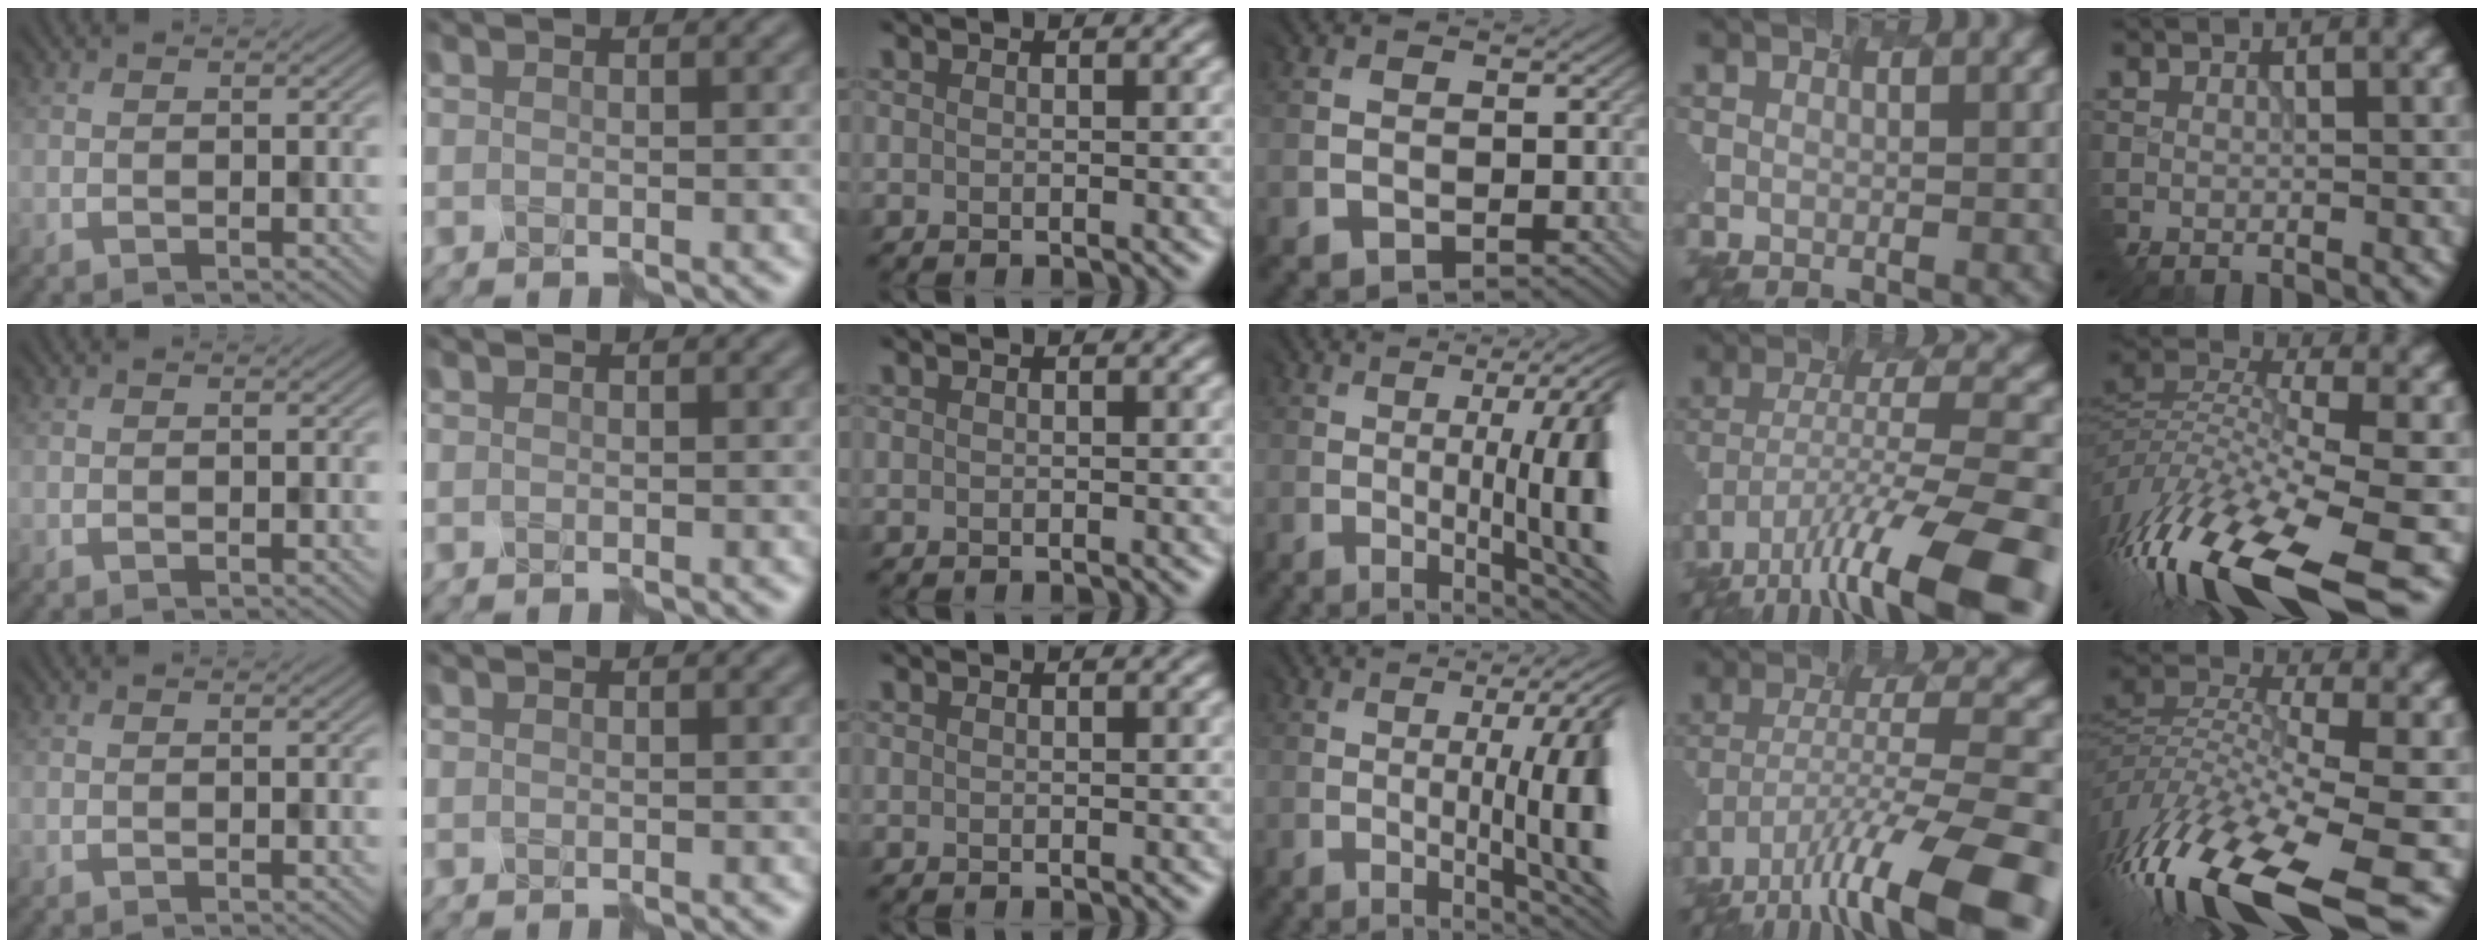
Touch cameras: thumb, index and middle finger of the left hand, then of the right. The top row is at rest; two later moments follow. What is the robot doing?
{"motion": "shake", "object": "plastic piggy bank"}